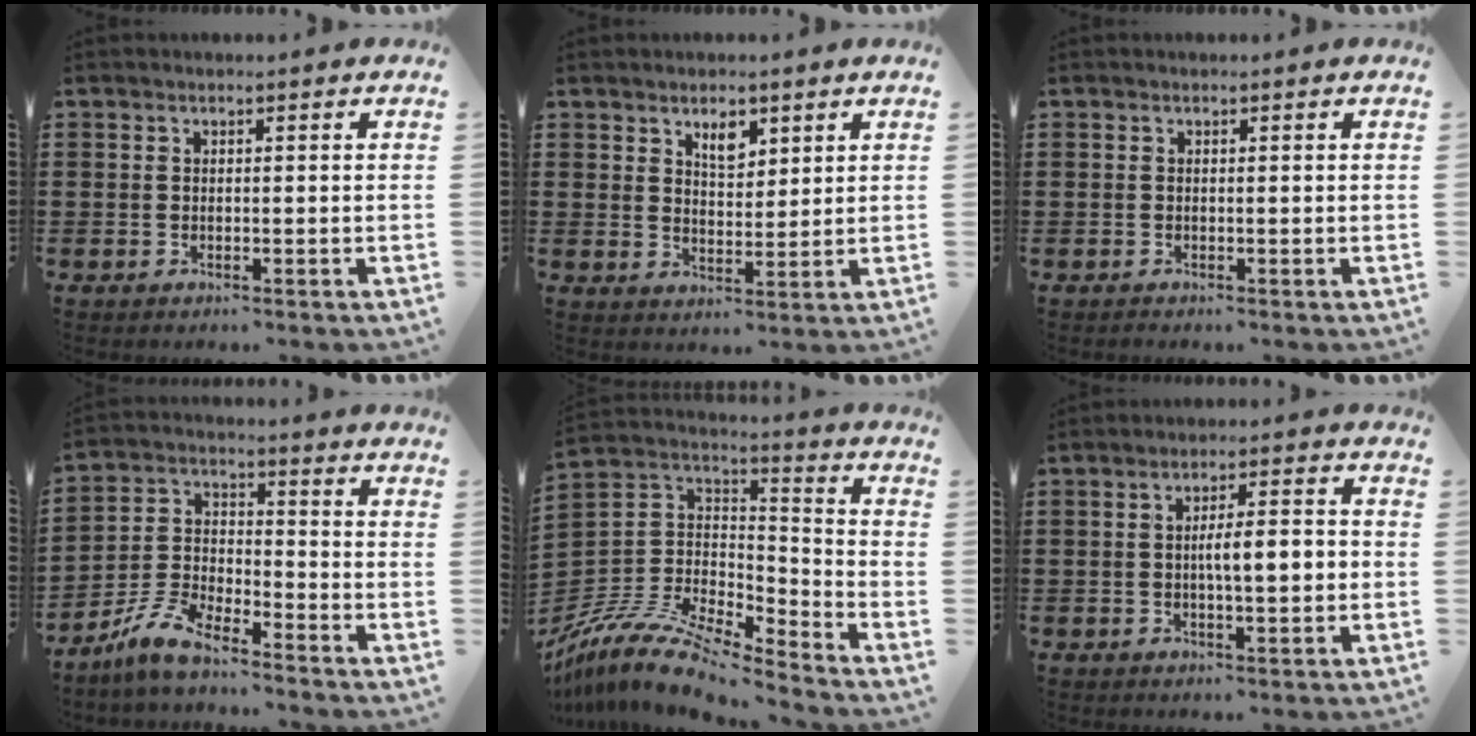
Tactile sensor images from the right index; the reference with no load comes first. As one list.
[{"total": 3.7, "force": [2.5, 1.9, 2.0], "torque": [-0.030, 0.001, 0.042]}, {"total": 0.0}, {"total": 7.2, "force": [-6.3, 1.6, 3.2], "torque": [-0.092, 0.000, -0.128]}, {"total": 12.0, "force": [-9.9, 3.4, 5.9], "torque": [-0.131, 0.021, -0.197]}, {"total": 5.2, "force": [-0.5, 1.3, 5.0], "torque": [-0.089, 0.005, -0.013]}]